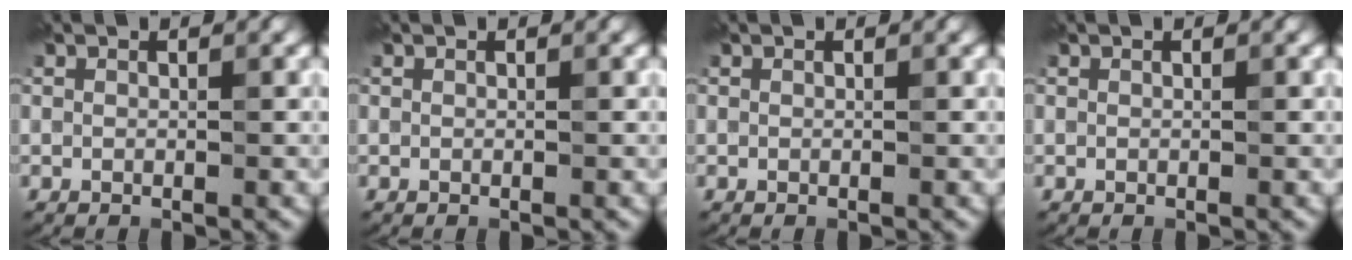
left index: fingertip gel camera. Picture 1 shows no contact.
{"total": 0.0}
{"total": 0.0}
{"total": 0.0}